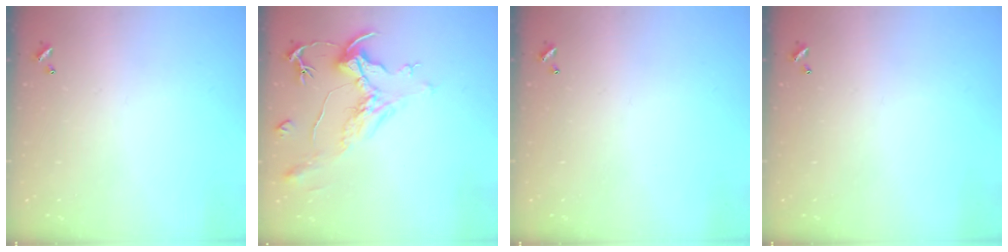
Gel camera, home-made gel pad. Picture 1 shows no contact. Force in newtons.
{"total": 2.1, "press": 1.7, "slide": 1.3}
{"total": 0.0}
{"total": 0.0}